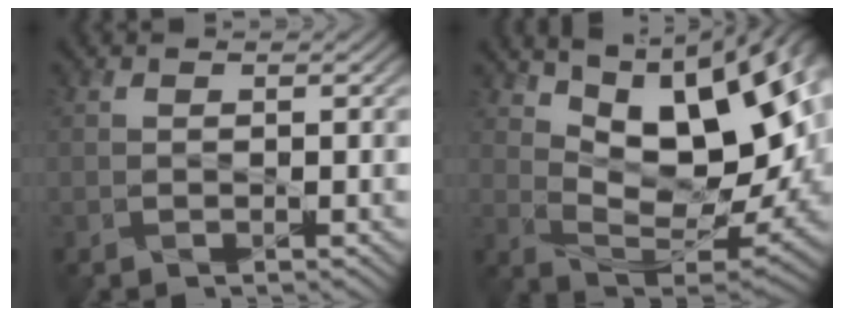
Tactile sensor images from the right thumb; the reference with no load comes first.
{"total": 15.8, "force": [6.6, 6.5, 12.7], "torque": [-0.227, 0.001, 0.114]}